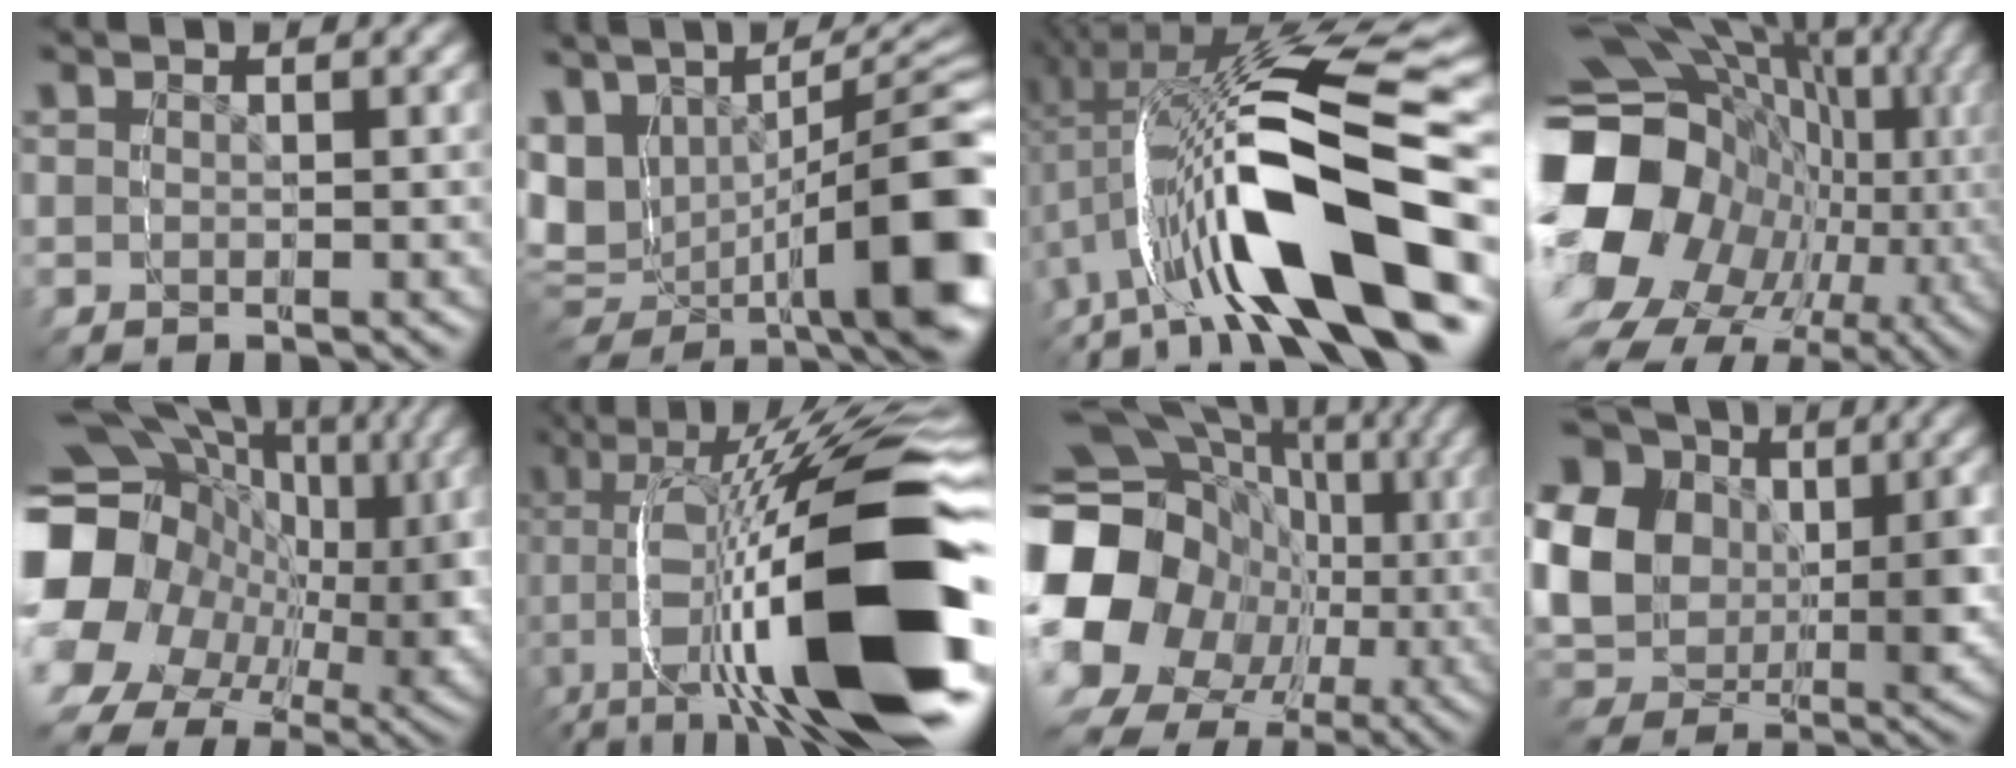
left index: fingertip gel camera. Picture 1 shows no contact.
{"total": 15.1, "force": [0.1, 10.0, 11.4], "torque": [-0.204, 0.003, -0.001]}
{"total": 13.6, "force": [-2.3, 5.2, 12.3], "torque": [-0.206, 0.017, -0.039]}
{"total": 23.6, "force": [-1.3, 17.6, 15.7], "torque": [-0.270, -0.040, -0.011]}
{"total": 19.4, "force": [-0.5, 15.2, 12.1], "torque": [-0.230, -0.033, -0.012]}
{"total": 18.8, "force": [-1.4, 7.9, 17.0], "torque": [-0.263, 0.020, -0.024]}
{"total": 19.0, "force": [-1.1, 15.8, 10.5], "torque": [-0.199, -0.037, -0.017]}
{"total": 16.5, "force": [1.9, 13.6, 9.2], "torque": [-0.201, -0.010, 0.016]}